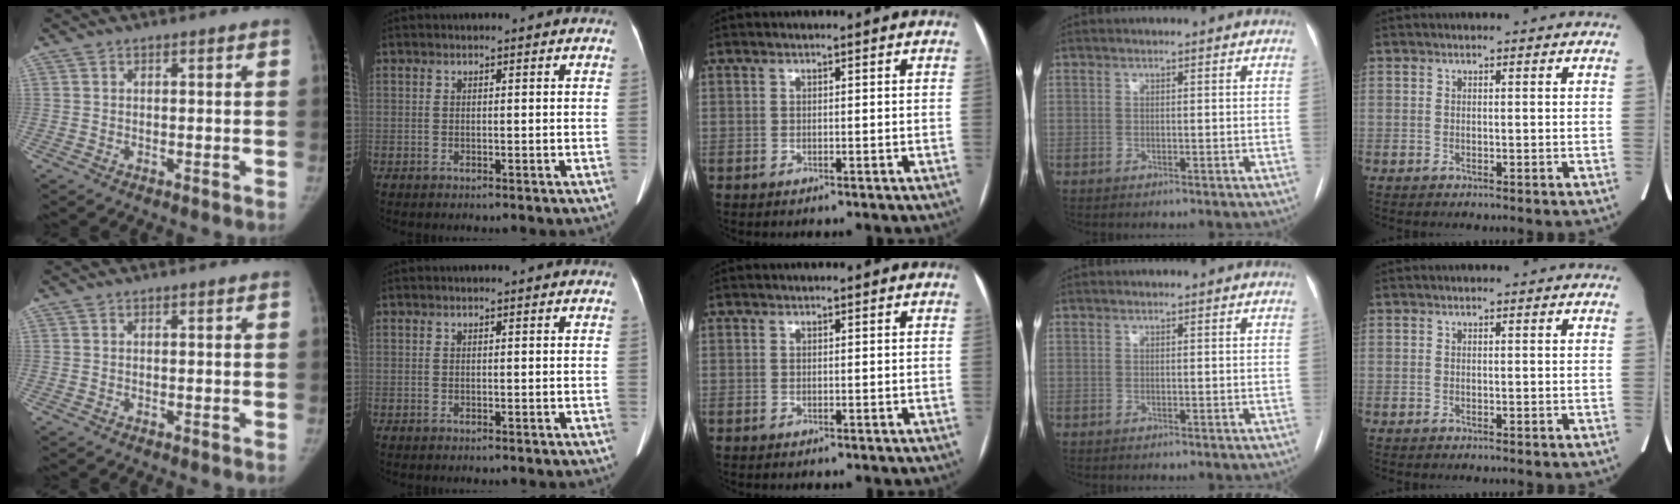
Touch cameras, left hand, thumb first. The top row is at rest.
{}